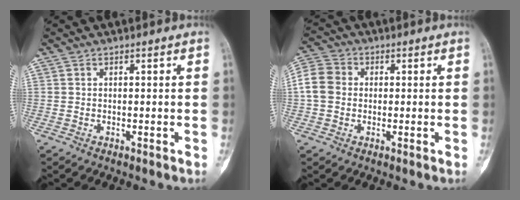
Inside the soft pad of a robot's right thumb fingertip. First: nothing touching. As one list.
[{"total": 8.0, "force": [0.4, 6.9, 4.1], "torque": [-0.083, 0.021, 0.000]}]